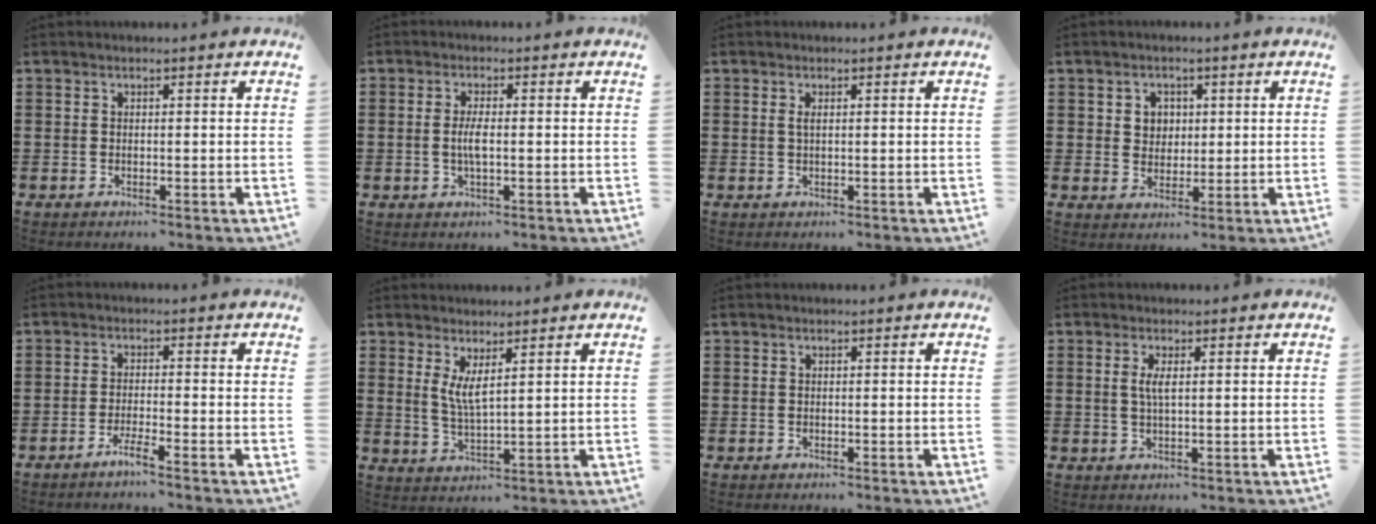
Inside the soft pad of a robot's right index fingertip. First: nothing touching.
{"total": 3.2, "force": [-0.4, 0.7, 3.1], "torque": [-0.072, -0.008, -0.012]}
{"total": 1.1, "force": [0.3, 0.3, 1.0], "torque": [-0.020, 0.002, 0.004]}
{"total": 3.1, "force": [1.0, 2.8, 0.9], "torque": [-0.029, 0.010, 0.016]}
{"total": 2.6, "force": [-2.0, -0.2, 1.6], "torque": [-0.035, -0.002, -0.039]}
{"total": 3.8, "force": [2.0, 0.7, 3.1], "torque": [-0.069, -0.002, 0.036]}
{"total": 0.0}
{"total": 2.3, "force": [0.5, 0.6, 2.2], "torque": [-0.044, 0.003, 0.007]}